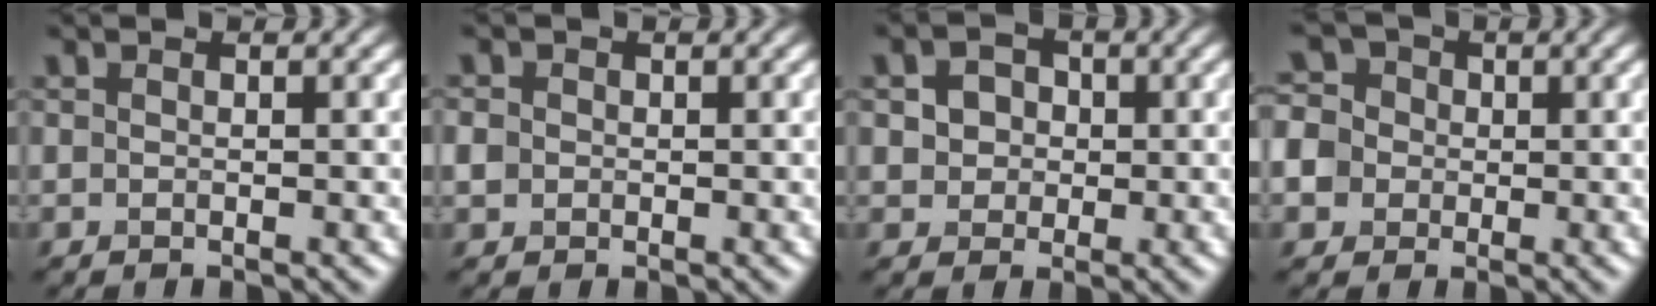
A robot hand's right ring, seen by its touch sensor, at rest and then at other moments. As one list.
[{"total": 1.4, "force": [-0.1, 1.3, 0.4], "torque": [-0.006, -0.002, -0.005]}, {"total": 3.3, "force": [0.6, 2.8, 1.6], "torque": [-0.025, 0.007, 0.000]}, {"total": 7.7, "force": [-0.6, 7.2, 2.8], "torque": [-0.063, 0.026, -0.047]}]